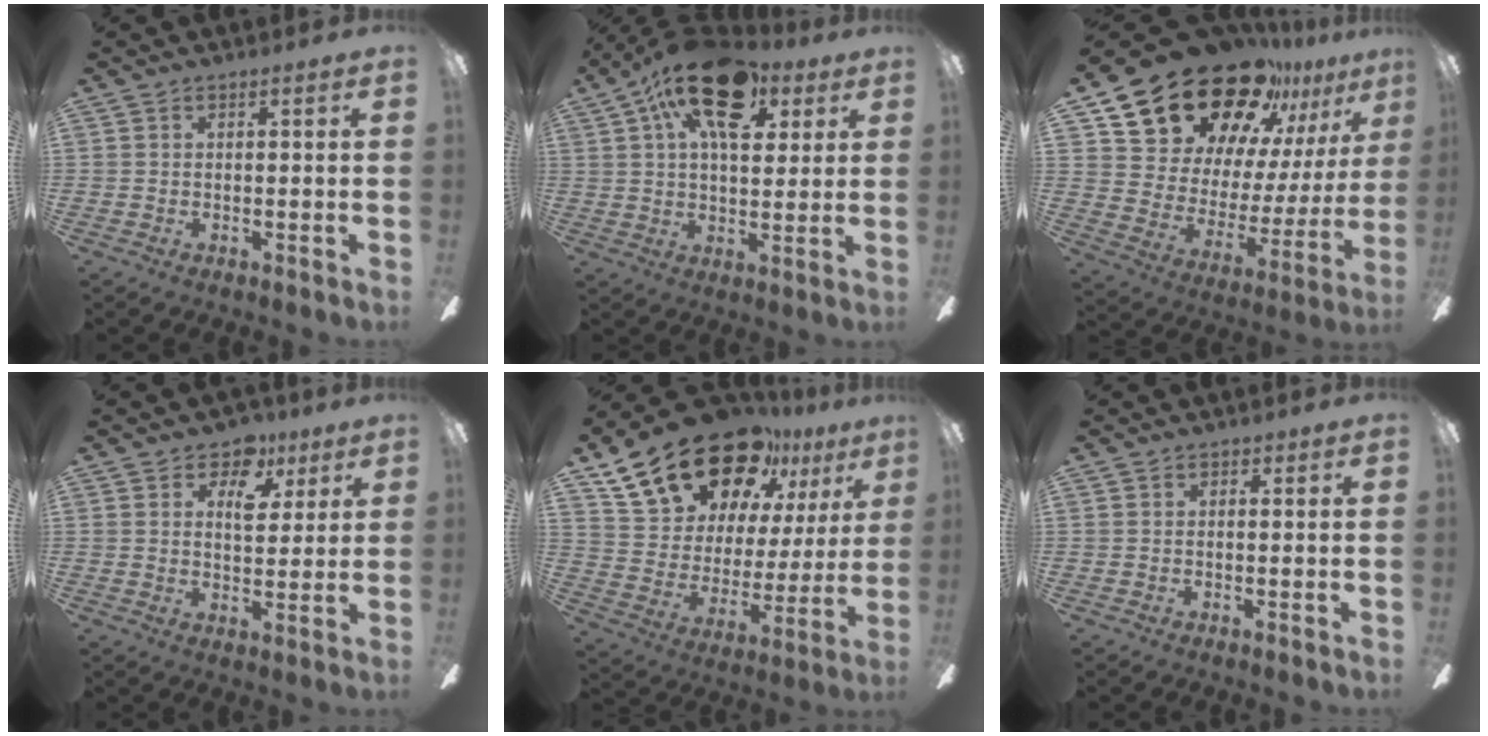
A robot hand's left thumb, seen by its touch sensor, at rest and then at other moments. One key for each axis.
{"total": 19.9, "fx": 9.9, "fy": 10.3, "fz": 13.8, "tx": -0.216, "ty": -0.027, "tz": 0.166}
{"total": 22.9, "fx": 19.5, "fy": 9.2, "fz": 7.6, "tx": -0.141, "ty": -0.144, "tz": 0.359}
{"total": 8.7, "fx": 4.6, "fy": 5.5, "fz": 5.0, "tx": -0.057, "ty": -0.013, "tz": 0.076}
{"total": 24.8, "fx": 16.9, "fy": 13.2, "fz": 12.6, "tx": -0.218, "ty": -0.098, "tz": 0.311}
{"total": 0.0}